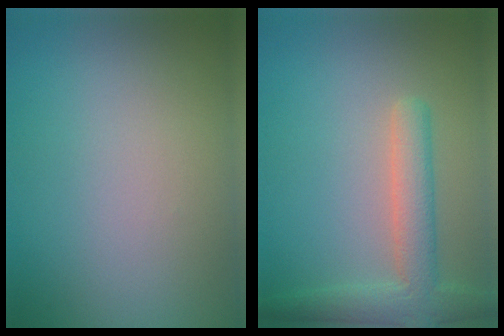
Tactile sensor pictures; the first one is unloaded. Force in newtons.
{"total": 4.2, "press": 4.2, "slide": 0.2}